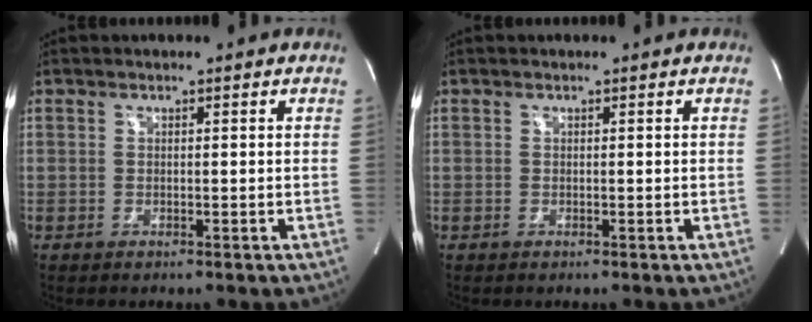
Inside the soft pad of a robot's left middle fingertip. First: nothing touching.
{"total": 0.0}